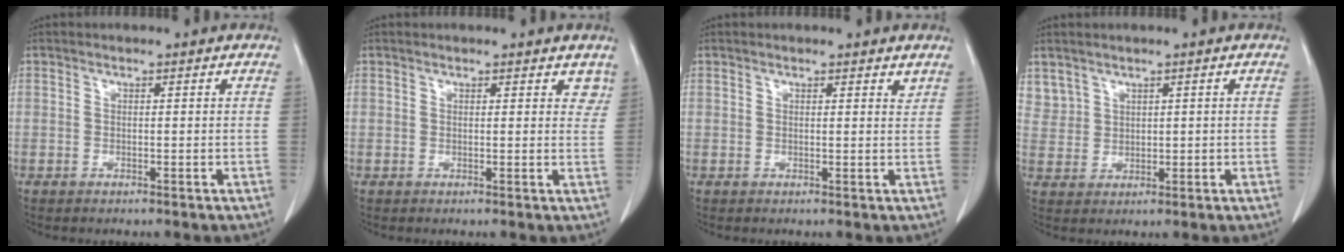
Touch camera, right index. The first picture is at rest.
{"total": 2.6, "force": [2.1, 1.4, 0.7], "torque": [0.017, -0.003, 0.015]}
{"total": 1.6, "force": [1.4, 0.6, 0.5], "torque": [0.001, -0.001, 0.015]}
{"total": 3.5, "force": [2.2, 2.6, 0.2], "torque": [0.002, 0.008, 0.051]}